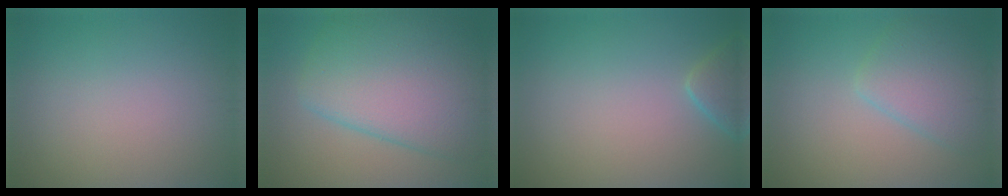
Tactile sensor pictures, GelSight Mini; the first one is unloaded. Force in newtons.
{"total": 10.2, "press": 10.2, "slide": 0.4}
{"total": 2.5, "press": 2.5, "slide": 0.2}
{"total": 4.3, "press": 4.3, "slide": 0.2}